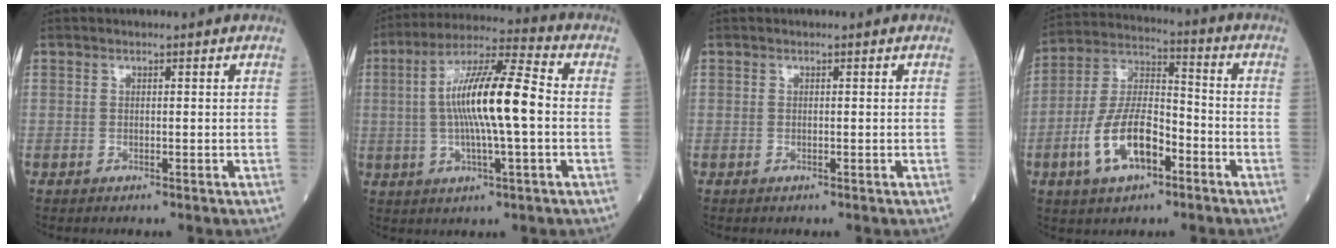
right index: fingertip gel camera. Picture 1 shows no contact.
{"total": 13.8, "force": [-0.2, 1.5, 13.7], "torque": [-0.249, 0.014, -0.009]}
{"total": 0.0}
{"total": 12.4, "force": [-5.1, 5.3, 9.9], "torque": [-0.207, 0.010, -0.094]}